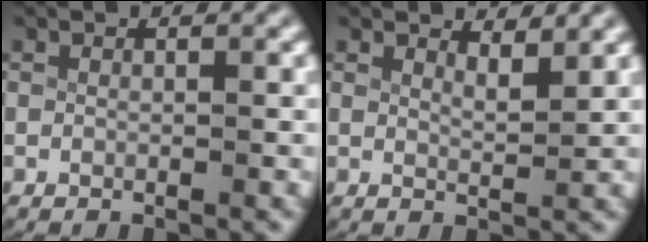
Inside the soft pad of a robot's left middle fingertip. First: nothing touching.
{"total": 2.2, "force": [2.0, 0.0, 0.9], "torque": [-0.014, -0.017, 0.038]}